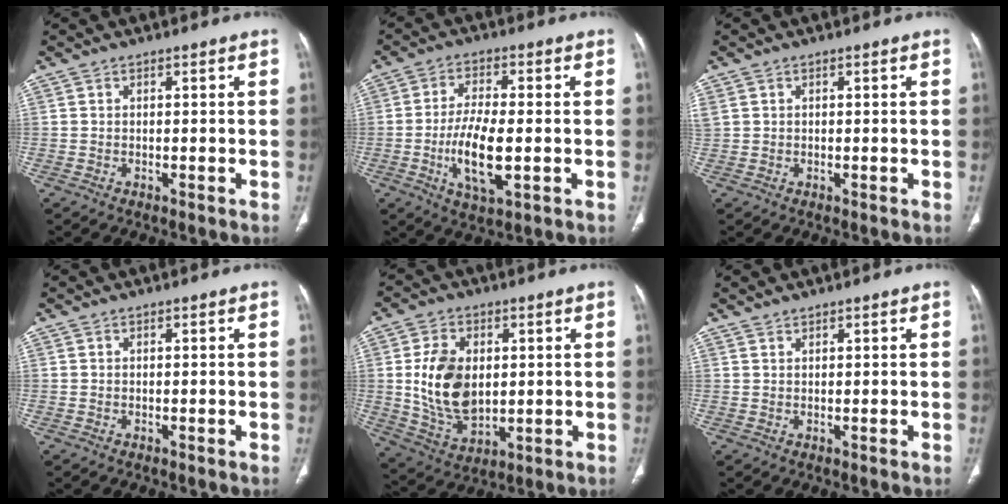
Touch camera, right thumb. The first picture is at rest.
{"total": 10.3, "force": [-2.0, 3.7, 9.5], "torque": [-0.185, -0.005, -0.033]}
{"total": 2.1, "force": [0.5, 1.6, 1.2], "torque": [-0.048, 0.019, 0.023]}
{"total": 0.0}
{"total": 12.9, "force": [1.3, 8.6, 9.5], "torque": [-0.157, -0.014, 0.036]}
{"total": 0.8, "force": [0.8, 0.1, 0.0], "torque": [-0.002, -0.002, 0.018]}